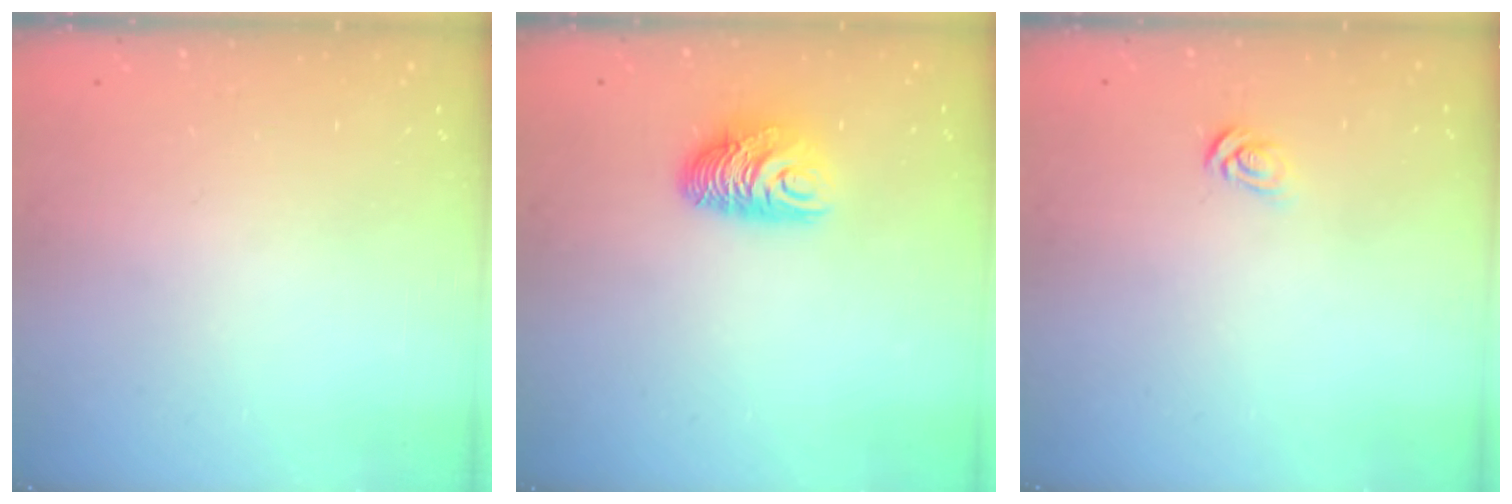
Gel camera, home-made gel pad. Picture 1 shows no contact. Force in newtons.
{"total": 8.9, "press": 8.9, "slide": 0.3}
{"total": 3.7, "press": 3.7, "slide": 0.4}